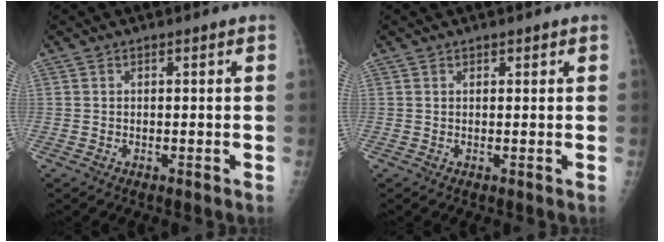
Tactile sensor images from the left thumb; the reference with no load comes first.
{"total": 0.9, "force": [0.6, 0.4, 0.5], "torque": [-0.002, -0.001, 0.007]}